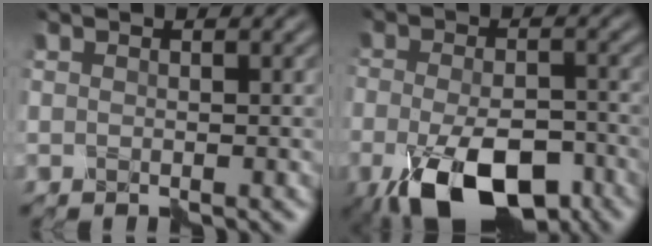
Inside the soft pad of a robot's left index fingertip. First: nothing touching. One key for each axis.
{"total": 10.6, "fx": -5.8, "fy": 4.7, "fz": 7.6, "tx": -0.140, "ty": -0.020, "tz": -0.094}